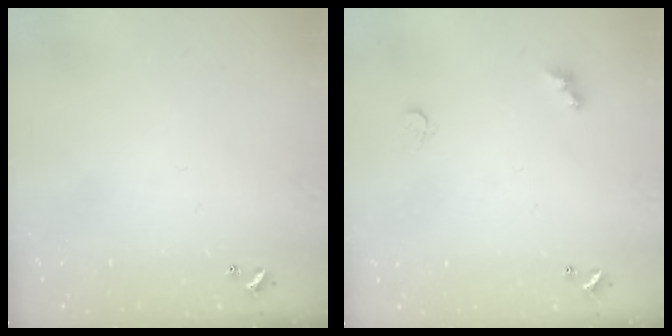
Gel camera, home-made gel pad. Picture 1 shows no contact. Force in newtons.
{"total": 2.9, "press": 2.8, "slide": 0.7}